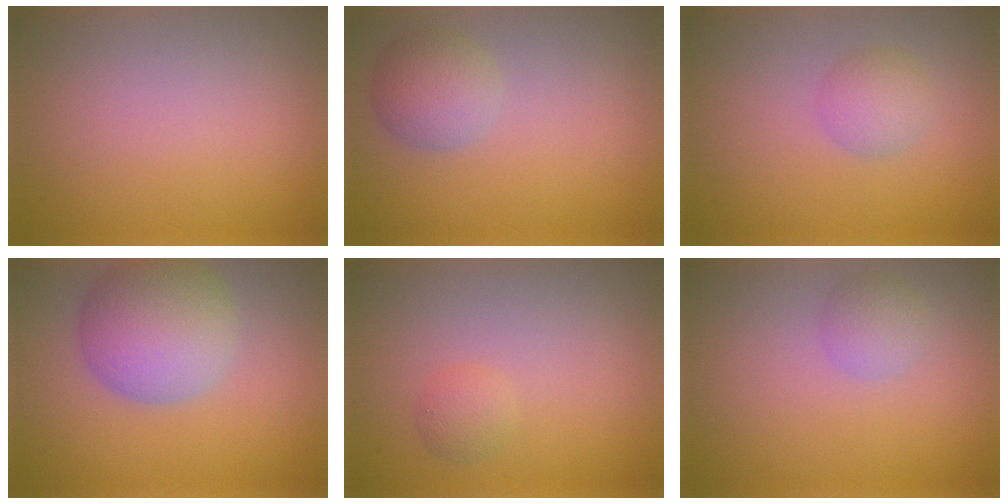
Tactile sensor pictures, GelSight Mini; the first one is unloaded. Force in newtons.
{"total": 3.1, "press": 3.1, "slide": 0.2}
{"total": 2.2, "press": 2.2, "slide": 0.1}
{"total": 7.3, "press": 7.3, "slide": 0.6}
{"total": 1.3, "press": 1.3, "slide": 0.1}
{"total": 1.9, "press": 1.9, "slide": 0.1}